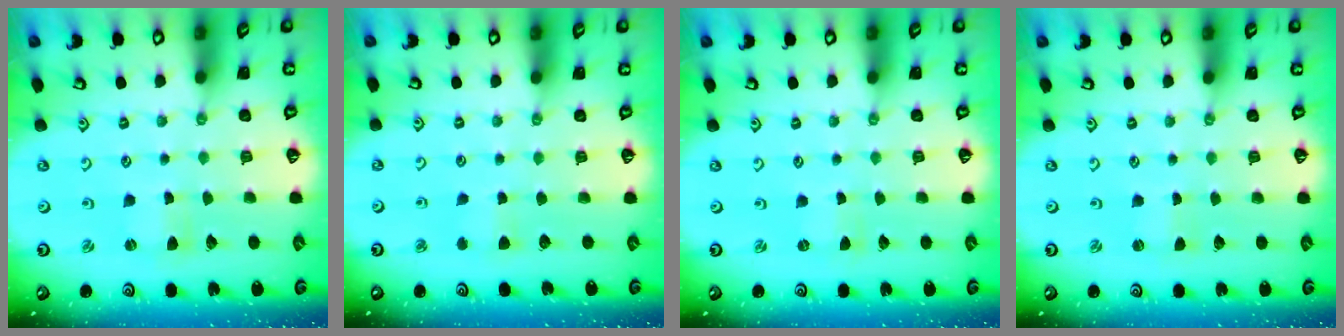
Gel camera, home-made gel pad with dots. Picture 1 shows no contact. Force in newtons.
{"total": 2.8, "press": 2.8, "slide": 0.5}
{"total": 0.0}
{"total": 0.0}